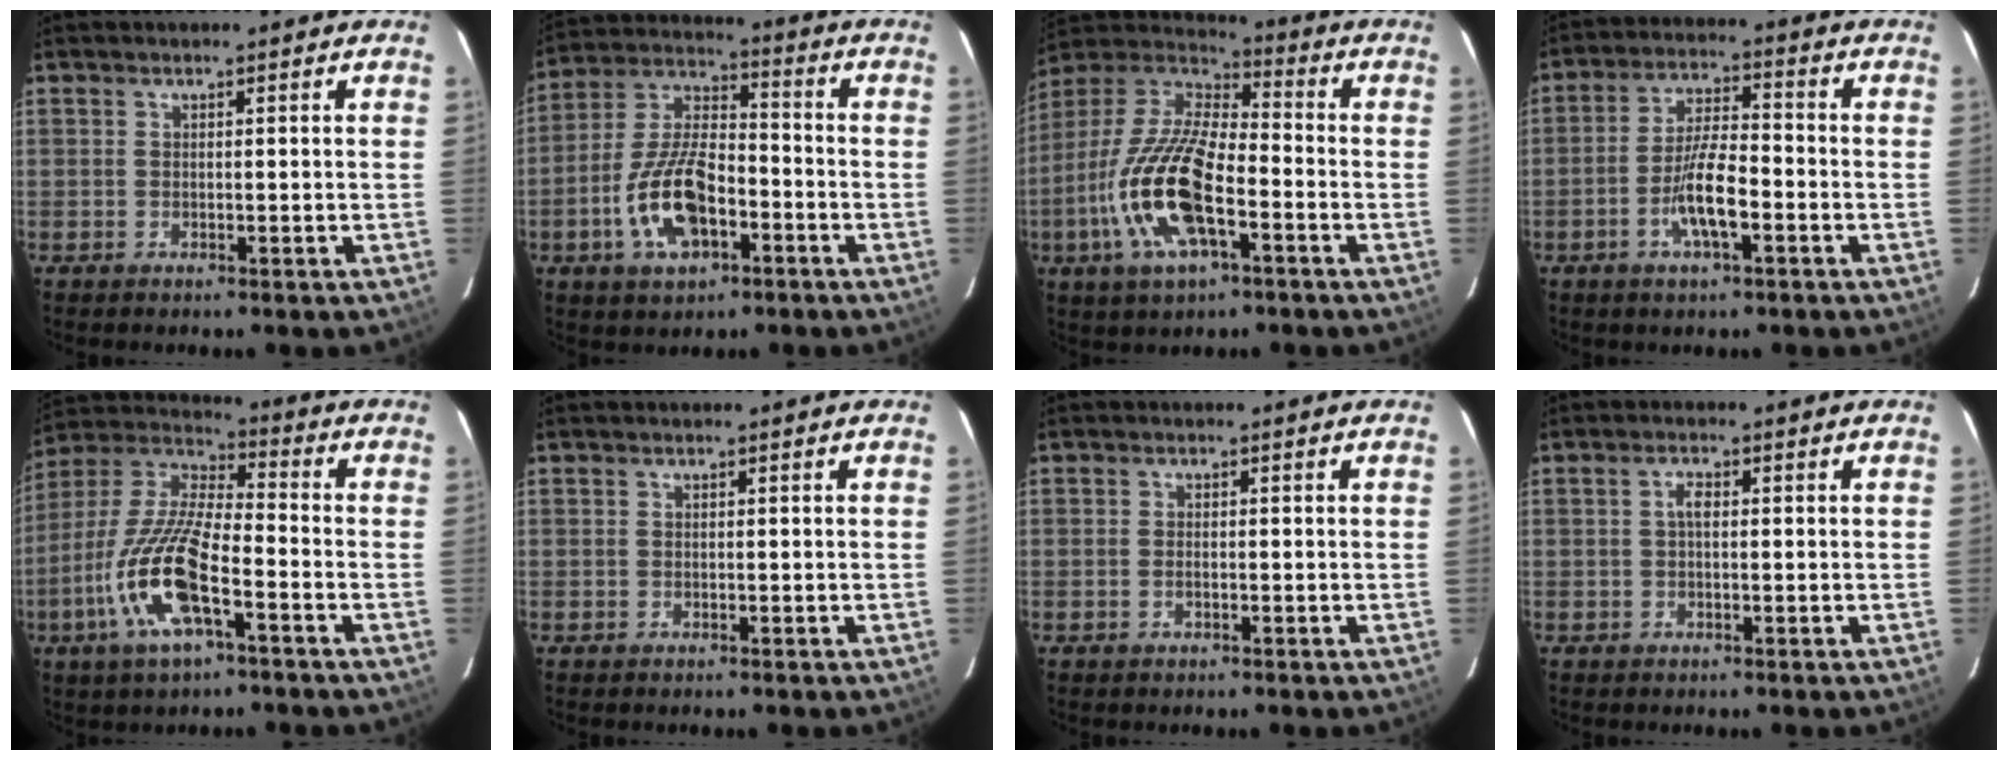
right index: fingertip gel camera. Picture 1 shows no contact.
{"total": 13.9, "force": [-5.4, 6.7, 11.0], "torque": [-0.229, 0.009, -0.095]}
{"total": 19.0, "force": [-6.6, 7.0, 16.3], "torque": [-0.343, -0.015, -0.133]}
{"total": 8.2, "force": [-3.4, 2.0, 7.2], "torque": [-0.145, 0.000, -0.060]}
{"total": 16.6, "force": [-7.0, 4.6, 14.3], "torque": [-0.300, -0.014, -0.142]}
{"total": 0.0}
{"total": 1.1, "force": [-0.5, 0.6, 0.8], "torque": [-0.017, 0.001, -0.008]}
{"total": 1.7, "force": [0.1, 0.8, 1.5], "torque": [-0.030, 0.007, 0.000]}